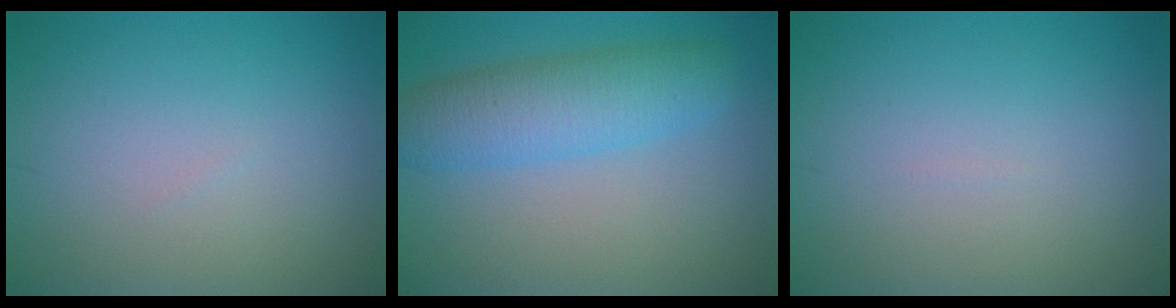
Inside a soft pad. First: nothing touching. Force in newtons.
{"total": 5.5, "press": 5.5, "slide": 0.3}
{"total": 0.0}